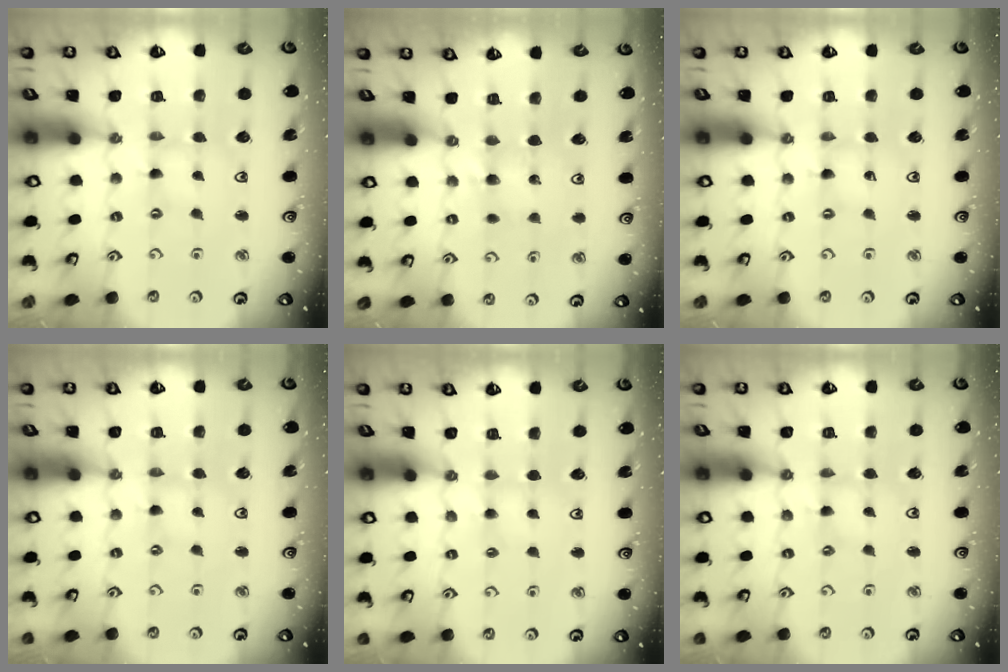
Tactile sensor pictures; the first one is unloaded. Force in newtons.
{"total": 4.6, "press": 4.5, "slide": 0.8}
{"total": 0.5, "press": 0.5, "slide": 0.2}
{"total": 0.5, "press": 0.5, "slide": 0.2}
{"total": 2.7, "press": 2.6, "slide": 0.5}
{"total": 0.9, "press": 0.8, "slide": 0.2}